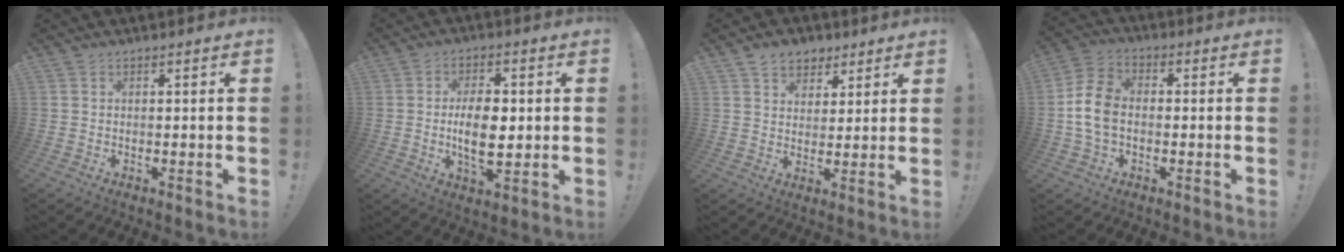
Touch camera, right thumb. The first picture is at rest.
{"total": 11.2, "force": [-0.1, 5.8, 9.5], "torque": [-0.161, -0.005, -0.008]}
{"total": 7.5, "force": [4.6, 5.7, 1.9], "torque": [-0.020, -0.027, 0.089]}
{"total": 9.7, "force": [-1.2, 6.7, 6.9], "torque": [-0.129, 0.008, -0.019]}